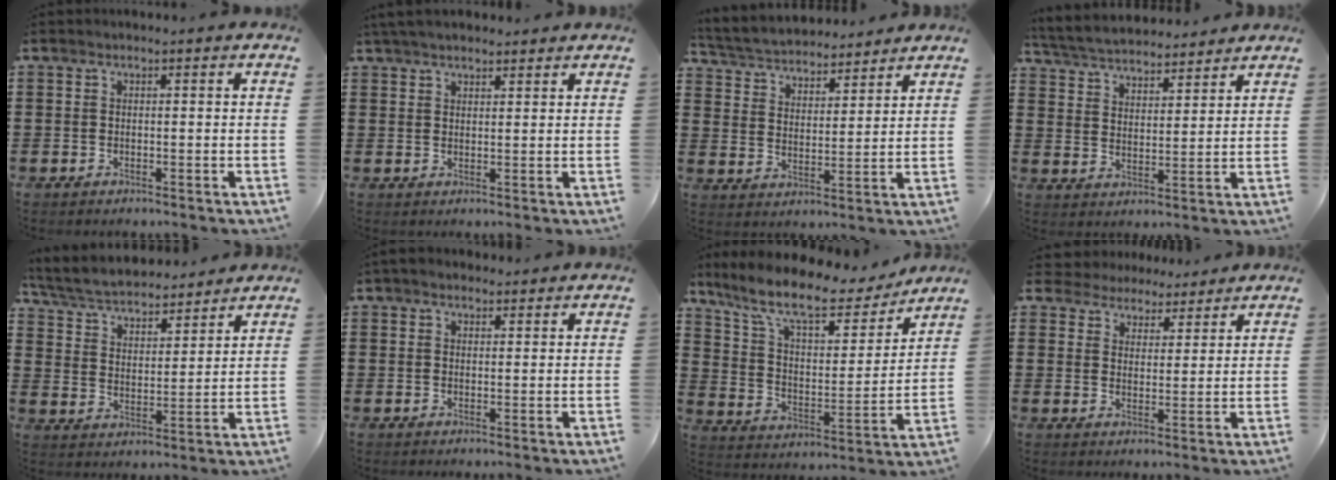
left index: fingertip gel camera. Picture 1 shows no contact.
{"total": 3.3, "force": [3.0, 0.7, 1.3], "torque": [-0.032, 0.000, 0.057]}
{"total": 4.4, "force": [4.3, 0.6, 0.1], "torque": [-0.028, -0.025, 0.073]}
{"total": 4.7, "force": [4.6, 0.7, 0.4], "torque": [-0.032, -0.024, 0.081]}
{"total": 5.4, "force": [5.2, 0.8, 1.2], "torque": [-0.050, -0.030, 0.088]}
{"total": 1.9, "force": [1.6, 0.9, 0.5], "torque": [-0.014, 0.008, 0.031]}
{"total": 10.8, "force": [8.8, 2.4, 5.8], "torque": [-0.140, -0.047, 0.149]}
{"total": 4.0, "force": [3.7, 1.7, -0.2], "torque": [-0.018, -0.008, 0.066]}